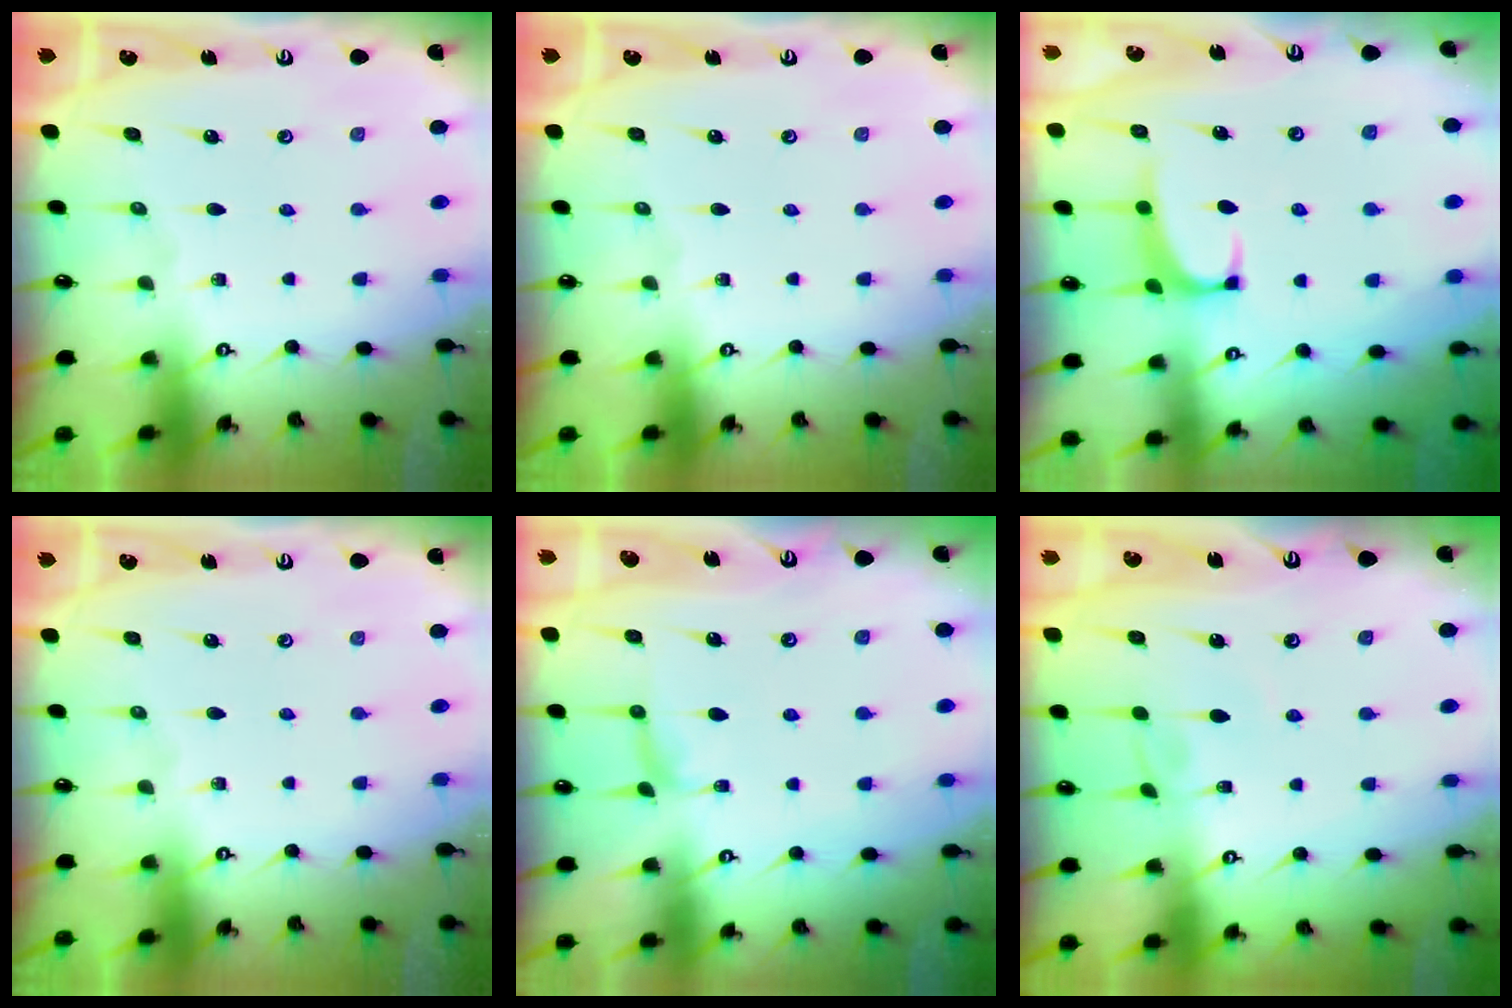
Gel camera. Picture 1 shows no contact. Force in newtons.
{"total": 0.0}
{"total": 1.0, "press": 0.4, "slide": 0.9}
{"total": 0.0}
{"total": 1.9, "press": 1.7, "slide": 0.8}
{"total": 3.4, "press": 3.4, "slide": 0.1}